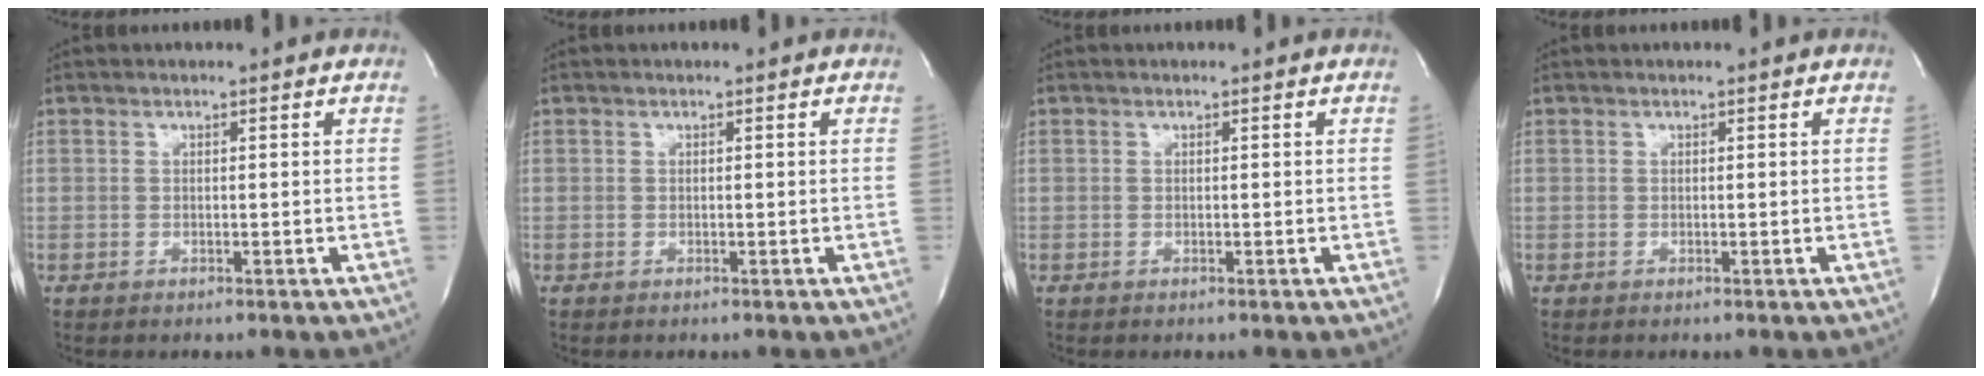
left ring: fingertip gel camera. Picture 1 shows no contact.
{"total": 0.0}
{"total": 0.0}
{"total": 0.0}